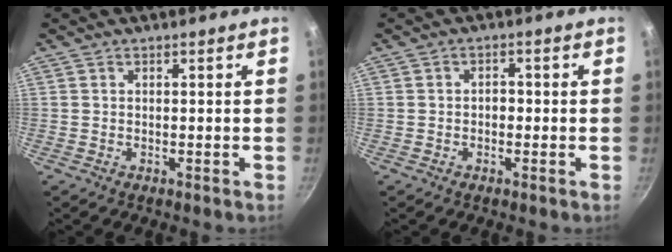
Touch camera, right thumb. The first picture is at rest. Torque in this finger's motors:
{"motor_torque": [-0.66, -0.09, 0.15, 0.38, 0.01]}